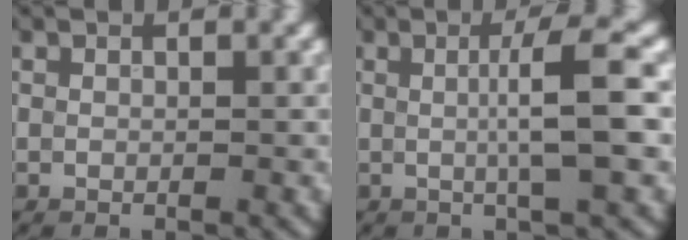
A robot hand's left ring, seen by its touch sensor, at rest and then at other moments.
{"total": 5.1, "force": [0.3, 0.8, 5.0], "torque": [-0.075, 0.005, 0.001]}